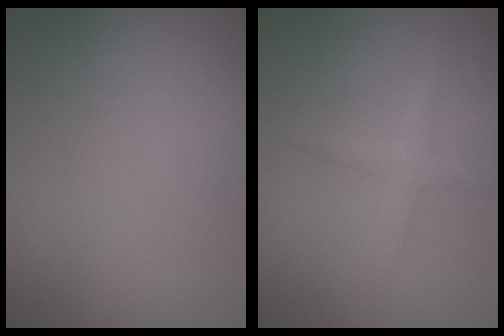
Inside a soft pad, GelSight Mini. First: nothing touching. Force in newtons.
{"total": 1.5, "press": 1.5, "slide": 0.1}